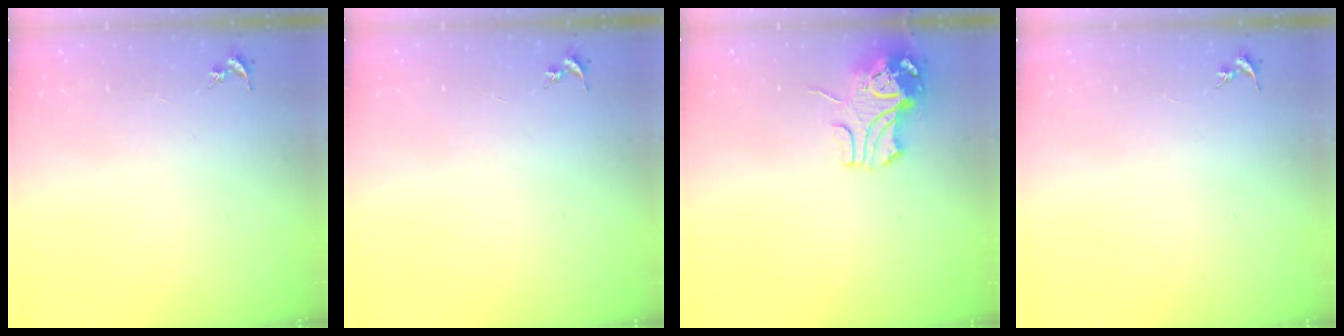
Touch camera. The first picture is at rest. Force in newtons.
{"total": 0.0}
{"total": 9.8, "press": 9.7, "slide": 1.4}
{"total": 0.0}